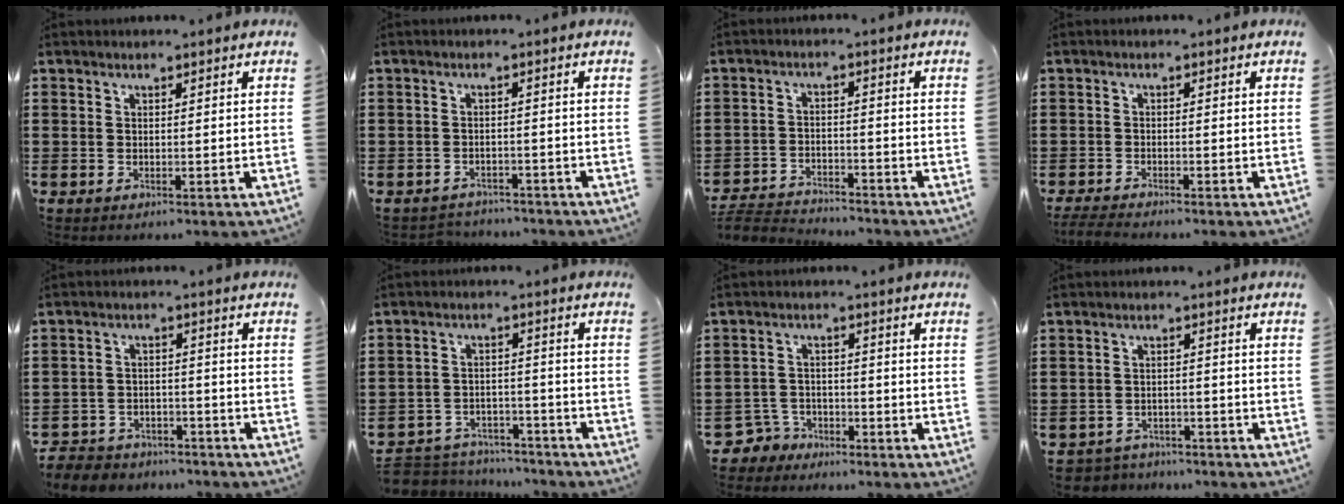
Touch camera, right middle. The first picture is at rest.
{"total": 2.1, "force": [-2.1, 0.4, -0.2], "torque": [-0.004, -0.001, -0.048]}
{"total": 3.7, "force": [-3.6, 0.6, 0.3], "torque": [-0.017, 0.000, -0.081]}
{"total": 2.1, "force": [-2.0, 0.0, 0.6], "torque": [-0.018, -0.004, -0.043]}
{"total": 5.0, "force": [-4.9, 1.1, 0.3], "torque": [-0.018, 0.007, -0.103]}
{"total": 5.3, "force": [-5.2, 1.1, -0.1], "torque": [-0.016, 0.008, -0.112]}
{"total": 3.7, "force": [-3.3, 1.6, 0.4], "torque": [-0.038, -0.005, -0.076]}
{"total": 3.2, "force": [-3.2, 0.6, -0.3], "torque": [-0.004, -0.001, -0.070]}